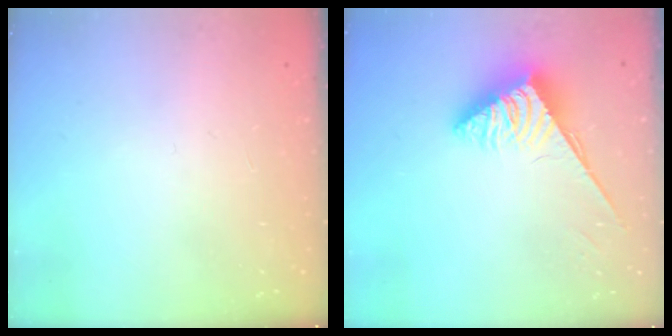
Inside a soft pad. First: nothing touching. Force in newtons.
{"total": 3.7, "press": 3.6, "slide": 0.6}